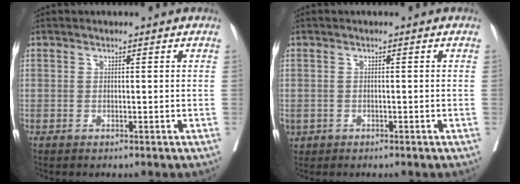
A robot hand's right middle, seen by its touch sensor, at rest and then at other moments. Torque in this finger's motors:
{"motor_torque": [0.74, 0.17, 1.06, 0.21]}